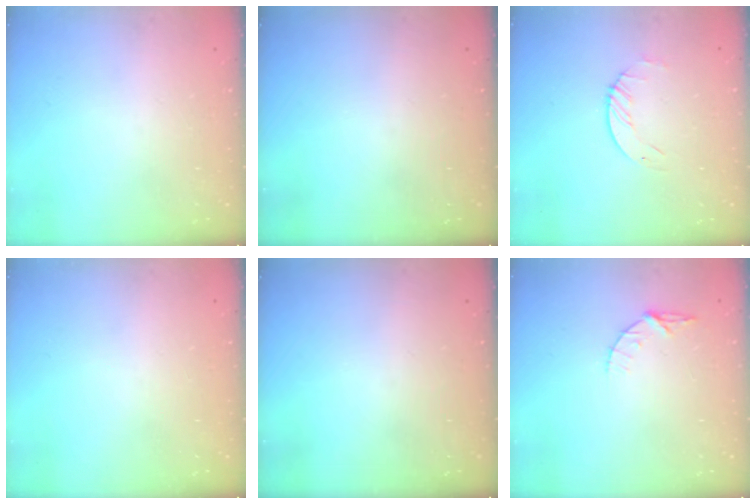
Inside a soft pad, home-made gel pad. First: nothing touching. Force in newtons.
{"total": 0.0}
{"total": 1.7, "press": 1.7, "slide": 0.2}
{"total": 0.0}
{"total": 0.0}
{"total": 4.7, "press": 4.7, "slide": 0.5}